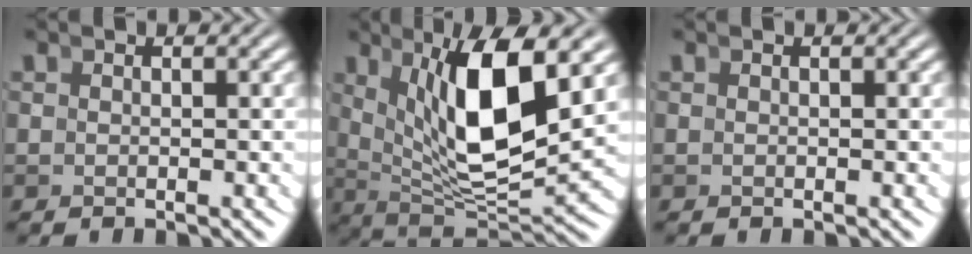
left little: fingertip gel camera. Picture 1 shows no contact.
{"total": 9.8, "force": [2.5, 3.6, 8.8], "torque": [-0.143, -0.005, 0.053]}
{"total": 0.0}